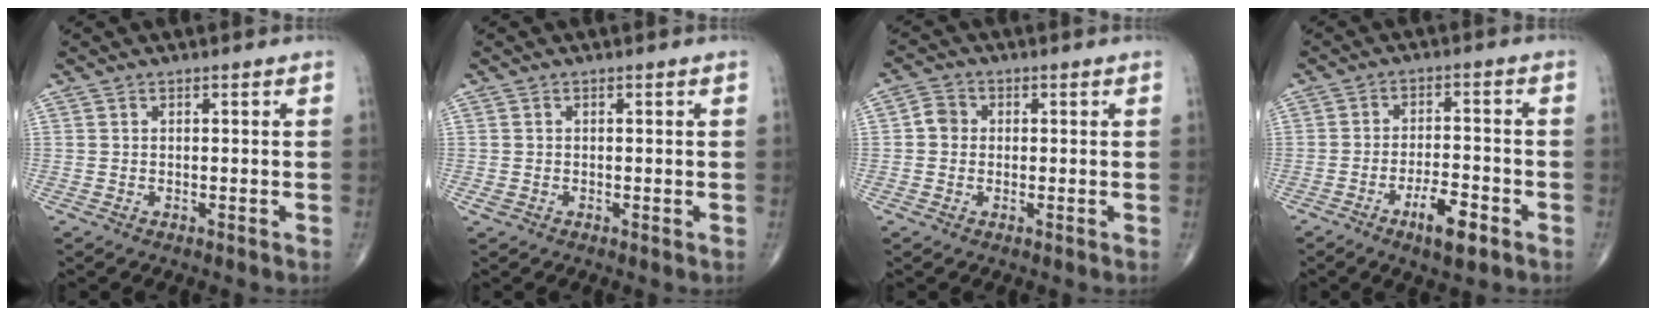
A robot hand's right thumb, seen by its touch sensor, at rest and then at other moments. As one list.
[{"total": 1.0, "force": [-0.2, 0.7, 0.7], "torque": [-0.018, 0.005, 0.001]}, {"total": 3.5, "force": [0.0, 3.2, 1.6], "torque": [-0.019, 0.009, -0.006]}, {"total": 7.2, "force": [-3.9, 2.3, 5.6], "torque": [-0.092, 0.018, -0.061]}]